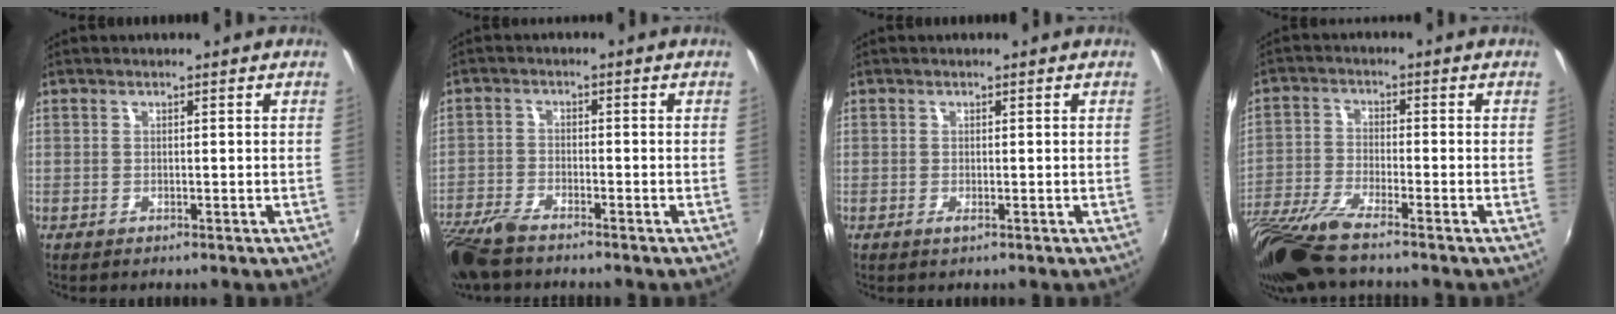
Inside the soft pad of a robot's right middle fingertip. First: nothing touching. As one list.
[{"total": 8.2, "force": [-6.7, 1.9, 4.3], "torque": [-0.114, -0.026, -0.133]}, {"total": 0.7, "force": [-0.1, -0.2, 0.7], "torque": [-0.011, 0.000, -0.002]}, {"total": 10.9, "force": [-8.8, 0.5, 6.4], "torque": [-0.145, -0.036, -0.171]}]